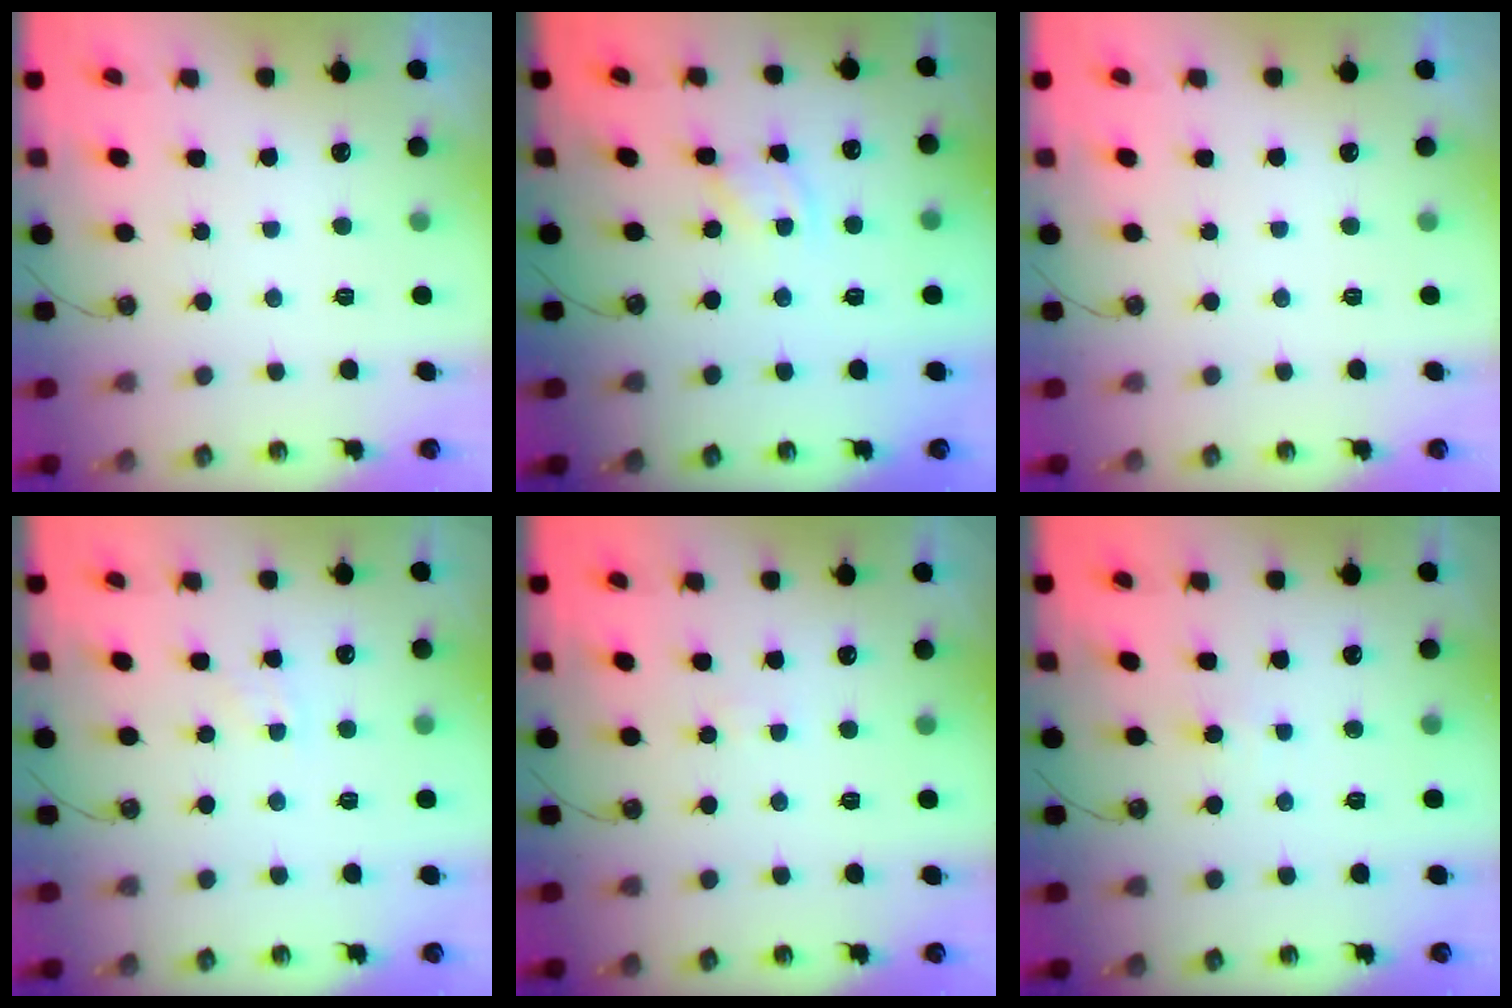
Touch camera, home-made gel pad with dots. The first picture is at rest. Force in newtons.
{"total": 2.4, "press": 2.4, "slide": 0.2}
{"total": 0.0}
{"total": 3.8, "press": 3.7, "slide": 0.5}
{"total": 1.0, "press": 1.0, "slide": 0.1}
{"total": 2.7, "press": 2.7, "slide": 0.5}